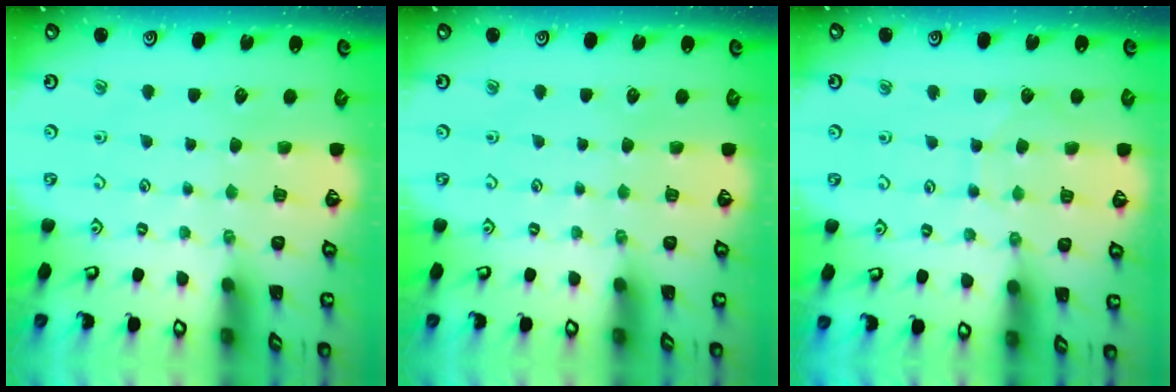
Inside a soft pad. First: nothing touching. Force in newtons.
{"total": 0.0}
{"total": 4.8, "press": 4.8, "slide": 0.6}